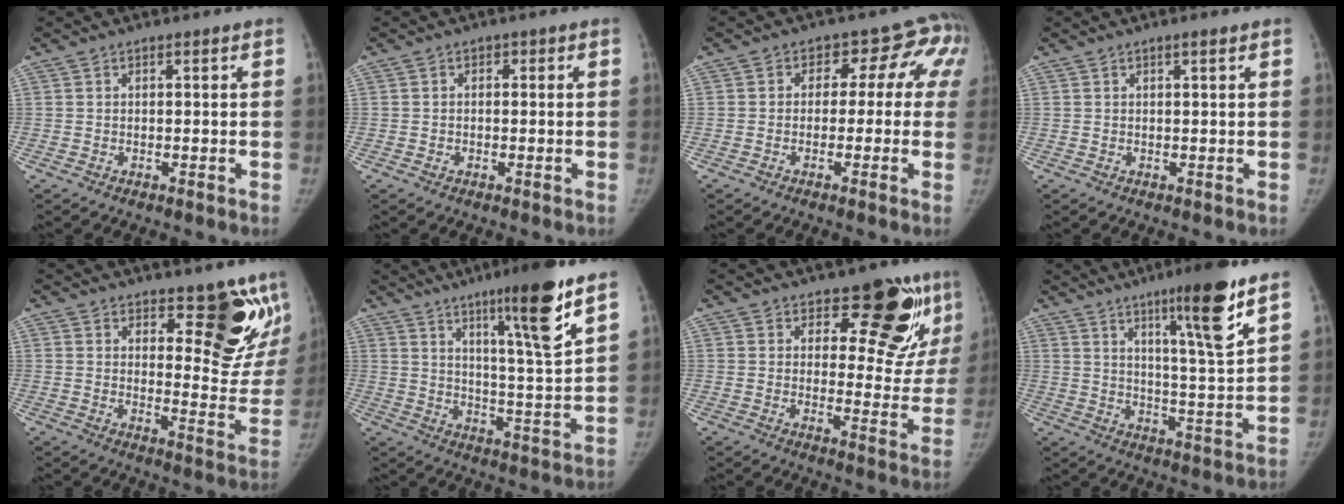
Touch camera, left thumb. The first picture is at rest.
{"total": 1.2, "force": [-0.3, 1.1, 0.3], "torque": [0.006, 0.004, -0.007]}
{"total": 9.0, "force": [0.4, 6.8, 5.8], "torque": [-0.017, 0.033, -0.009]}
{"total": 0.8, "force": [0.5, 0.0, 0.7], "torque": [-0.010, -0.001, 0.008]}
{"total": 13.4, "force": [8.8, 5.2, 8.7], "torque": [-0.048, -0.071, 0.122]}
{"total": 14.8, "force": [8.6, 0.8, 12.0], "torque": [-0.182, -0.054, 0.136]}
{"total": 15.7, "force": [9.6, 7.4, 10.0], "torque": [-0.070, -0.072, 0.119]}
{"total": 14.0, "force": [8.2, 0.8, 11.3], "torque": [-0.172, -0.051, 0.129]}